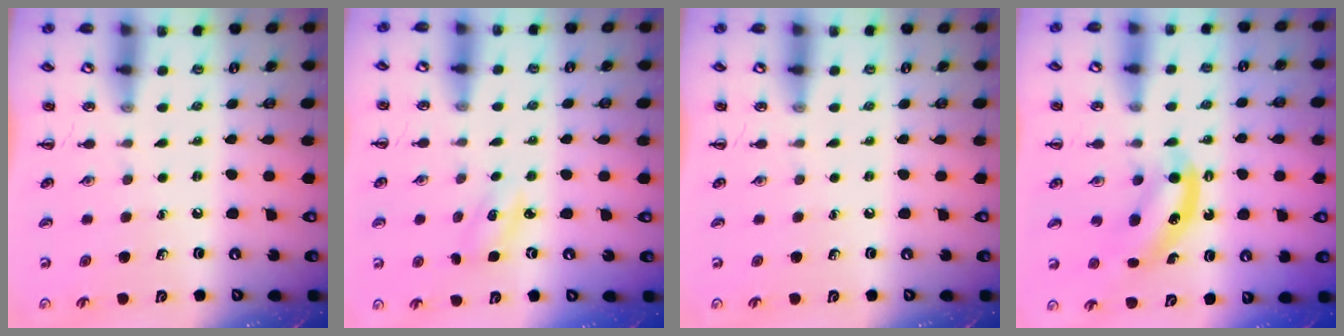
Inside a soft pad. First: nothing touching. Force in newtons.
{"total": 2.9, "press": 2.8, "slide": 0.9}
{"total": 0.0}
{"total": 6.6, "press": 6.5, "slide": 1.0}